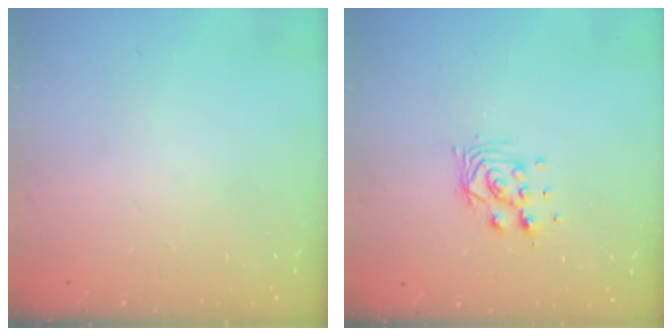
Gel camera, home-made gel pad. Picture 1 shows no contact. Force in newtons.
{"total": 8.2, "press": 8.1, "slide": 0.5}